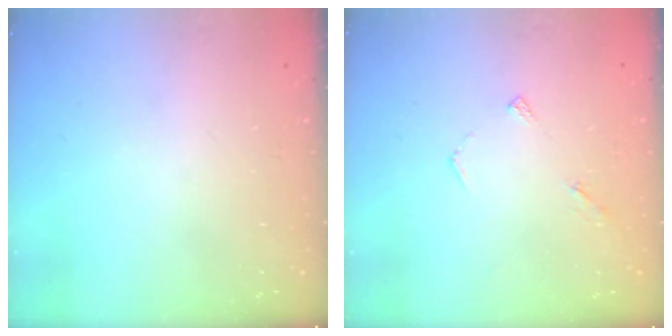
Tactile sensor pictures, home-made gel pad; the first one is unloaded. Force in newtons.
{"total": 3.3, "press": 3.3, "slide": 0.3}